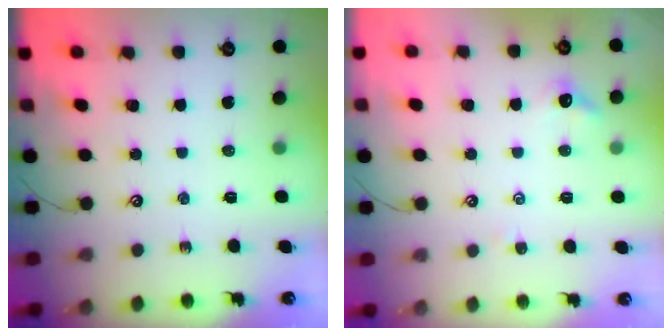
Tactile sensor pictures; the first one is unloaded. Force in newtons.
{"total": 2.1, "press": 2.1, "slide": 0.5}